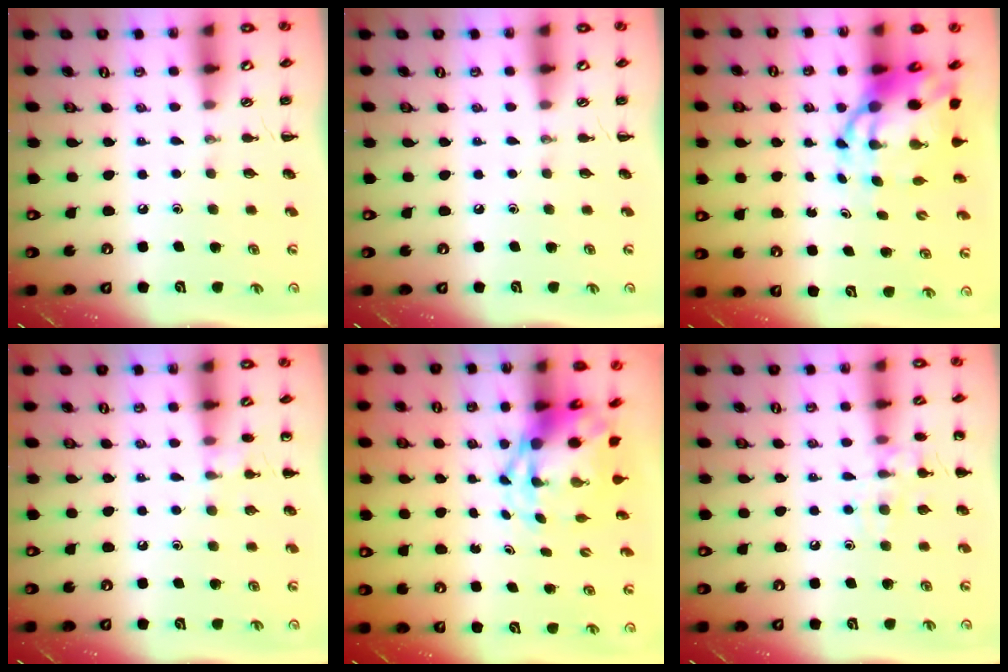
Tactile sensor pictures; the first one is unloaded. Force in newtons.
{"total": 0.0}
{"total": 10.5, "press": 10.1, "slide": 3.0}
{"total": 6.3, "press": 6.1, "slide": 1.6}
{"total": 4.9, "press": 4.7, "slide": 1.3}
{"total": 10.0, "press": 9.9, "slide": 1.1}